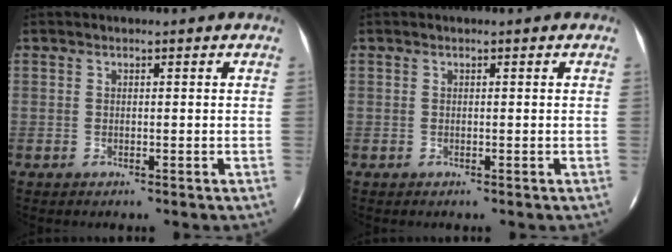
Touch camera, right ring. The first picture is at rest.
{"total": 0.0}